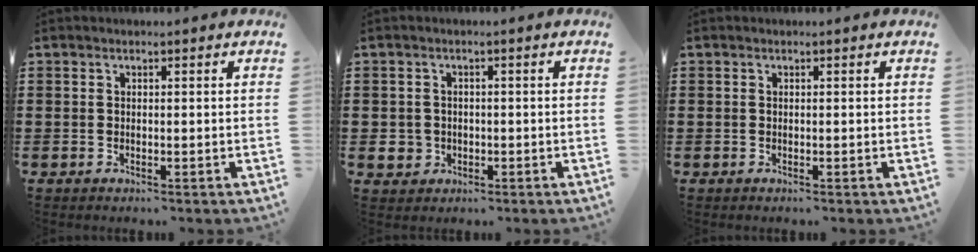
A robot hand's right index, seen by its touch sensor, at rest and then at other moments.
{"total": 2.0, "force": [-0.5, 1.9, 0.4], "torque": [-0.014, 0.004, -0.012]}
{"total": 0.0}